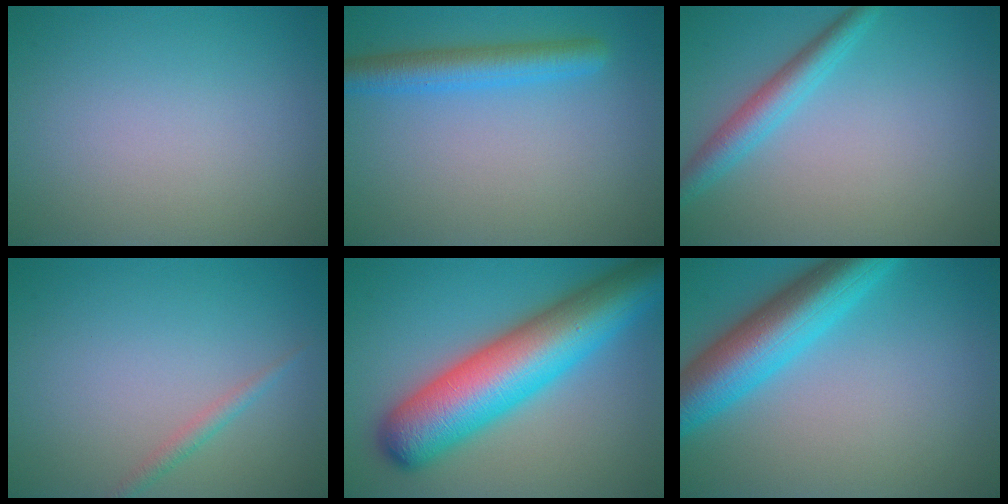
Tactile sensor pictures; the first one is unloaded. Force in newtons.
{"total": 3.8, "press": 3.8, "slide": 0.2}
{"total": 3.1, "press": 3.1, "slide": 0.1}
{"total": 1.2, "press": 1.2, "slide": 0.1}
{"total": 12.2, "press": 12.2, "slide": 0.4}
{"total": 8.2, "press": 8.2, "slide": 0.3}